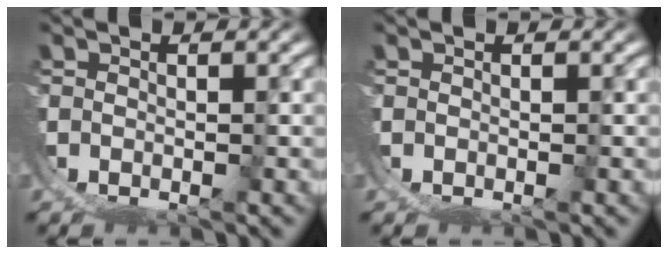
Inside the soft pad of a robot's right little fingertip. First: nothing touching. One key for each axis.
{"total": 0.0}